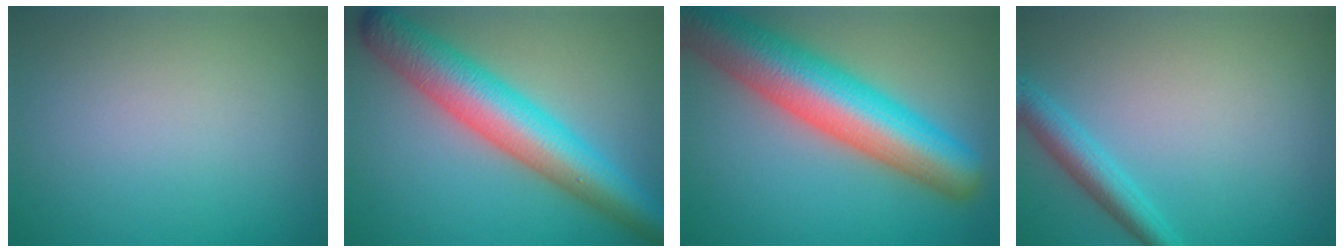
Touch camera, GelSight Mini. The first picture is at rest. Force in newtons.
{"total": 8.5, "press": 8.5, "slide": 0.1}
{"total": 11.3, "press": 11.3, "slide": 0.5}
{"total": 3.0, "press": 3.0, "slide": 0.2}